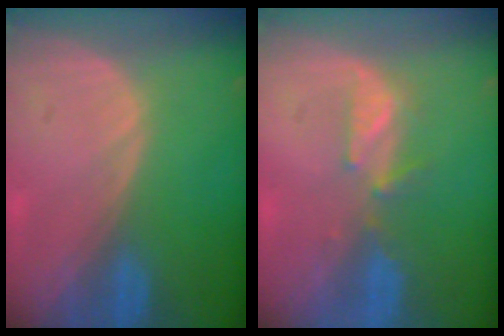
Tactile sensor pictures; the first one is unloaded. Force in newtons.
{"total": 3.1, "press": 3.0, "slide": 0.3}